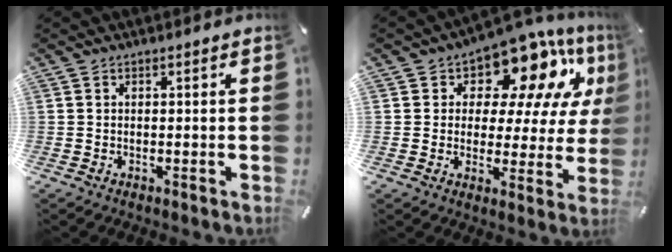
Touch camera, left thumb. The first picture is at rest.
{"total": 14.1, "force": [9.6, 7.1, 7.4], "torque": [-0.115, -0.076, 0.164]}